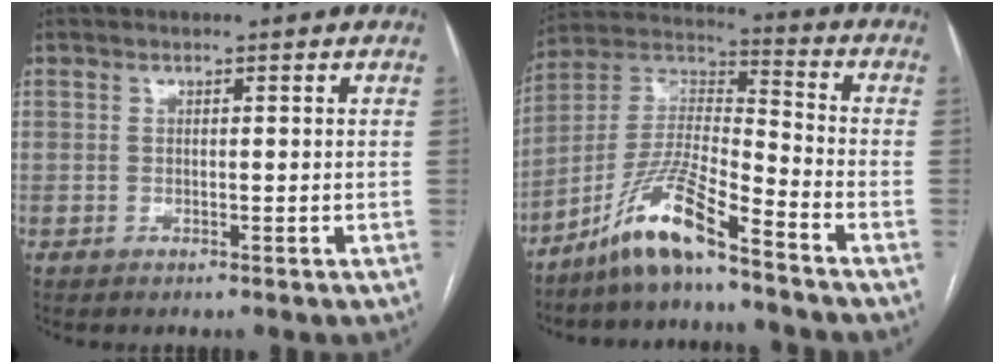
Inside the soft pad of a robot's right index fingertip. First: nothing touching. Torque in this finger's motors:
{"motor_torque": [1.03, -0.64, 0.50, 0.16]}